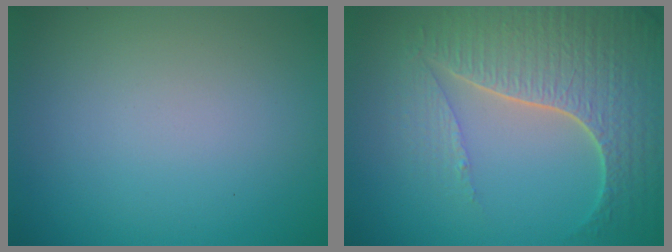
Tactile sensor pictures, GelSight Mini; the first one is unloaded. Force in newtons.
{"total": 7.3, "press": 5.5, "slide": 4.8}